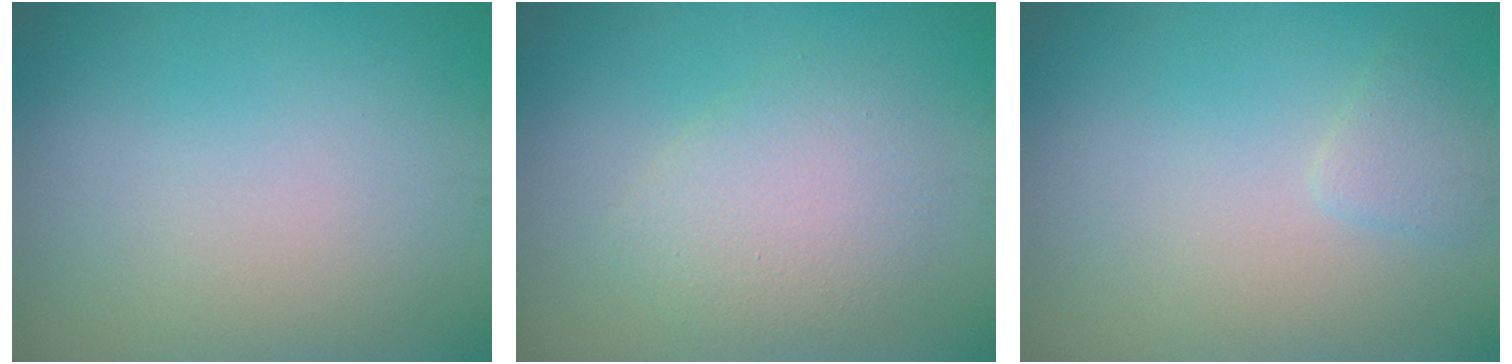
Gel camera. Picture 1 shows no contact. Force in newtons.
{"total": 3.3, "press": 3.3, "slide": 0.2}
{"total": 1.2, "press": 1.2, "slide": 0.1}